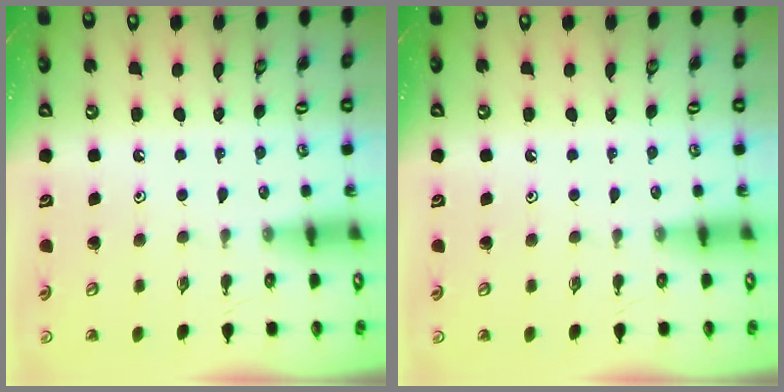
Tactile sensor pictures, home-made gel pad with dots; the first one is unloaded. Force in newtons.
{"total": 0.0}